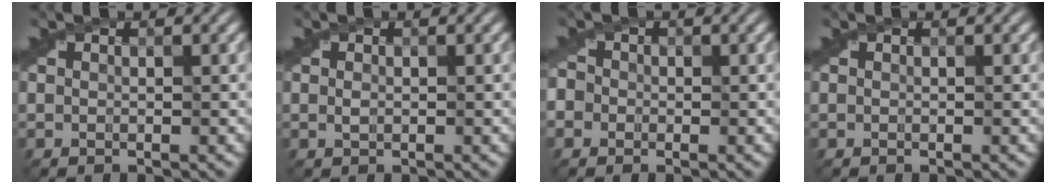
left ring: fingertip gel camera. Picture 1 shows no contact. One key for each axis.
{"total": 0.6, "fx": 0.0, "fy": 0.4, "fz": 0.4, "tx": -0.012, "ty": 0.000, "tz": 0.000}
{"total": 2.1, "fx": -0.6, "fy": 1.9, "fz": 0.5, "tx": -0.003, "ty": 0.012, "tz": -0.022}
{"total": 0.0}